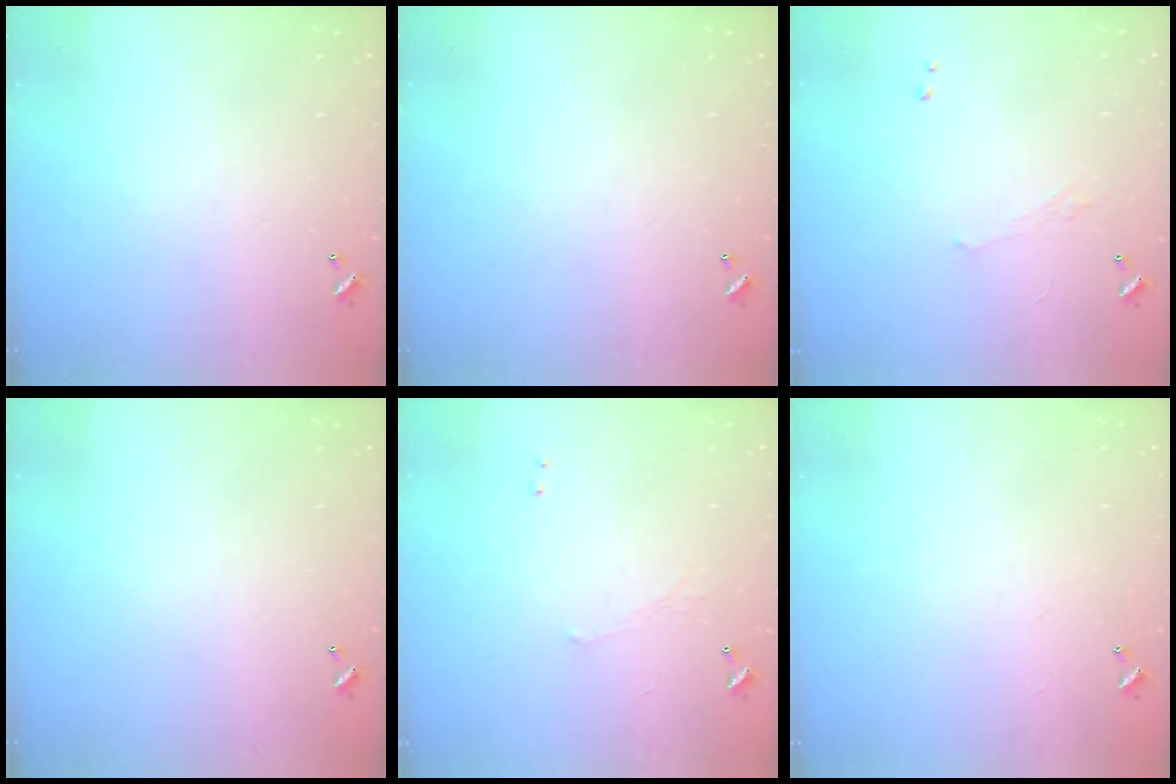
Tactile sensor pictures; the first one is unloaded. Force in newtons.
{"total": 0.0}
{"total": 0.7, "press": 0.0, "slide": 0.7}
{"total": 0.0}
{"total": 0.6, "press": 0.2, "slide": 0.5}
{"total": 1.0, "press": 0.9, "slide": 0.5}